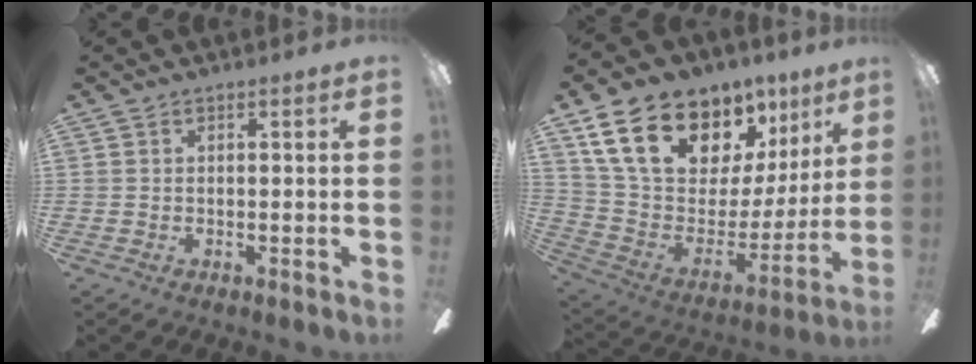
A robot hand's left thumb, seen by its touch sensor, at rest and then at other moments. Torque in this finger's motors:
{"motor_torque": [2.18, 2.61, 1.32, -1.45, 0.16]}